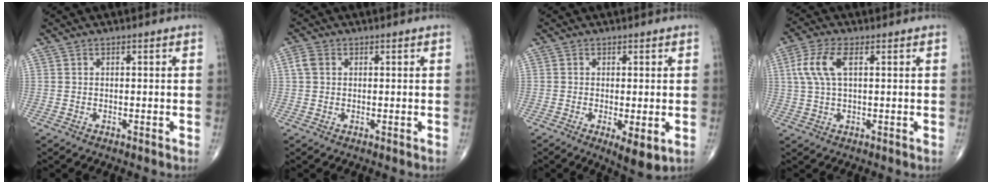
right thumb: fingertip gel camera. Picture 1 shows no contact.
{"total": 2.6, "force": [0.5, 2.0, 1.5], "torque": [-0.033, 0.008, 0.009]}
{"total": 5.3, "force": [-1.3, 1.6, 4.8], "torque": [-0.077, -0.018, -0.019]}
{"total": 6.9, "force": [1.8, 2.8, 6.0], "torque": [-0.148, 0.014, 0.037]}